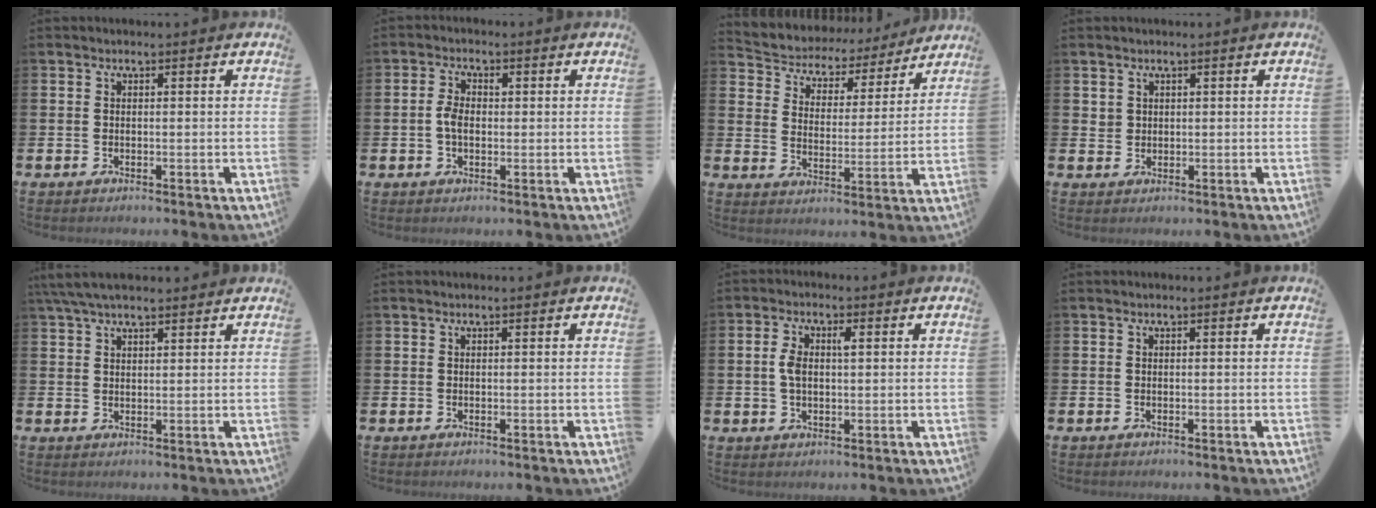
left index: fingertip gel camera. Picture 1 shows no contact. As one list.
[{"total": 3.0, "force": [0.1, 1.8, 2.4], "torque": [-0.043, 0.009, 0.000]}, {"total": 5.5, "force": [5.0, 2.3, 0.4], "torque": [-0.035, -0.042, 0.080]}, {"total": 1.6, "force": [1.2, 1.0, 0.1], "torque": [0.006, 0.001, 0.021]}, {"total": 4.8, "force": [4.1, 1.3, 2.2], "torque": [-0.050, -0.006, 0.075]}, {"total": 0.0}, {"total": 3.4, "force": [0.6, 1.7, 2.9], "torque": [-0.048, 0.005, 0.007]}, {"total": 0.0}]